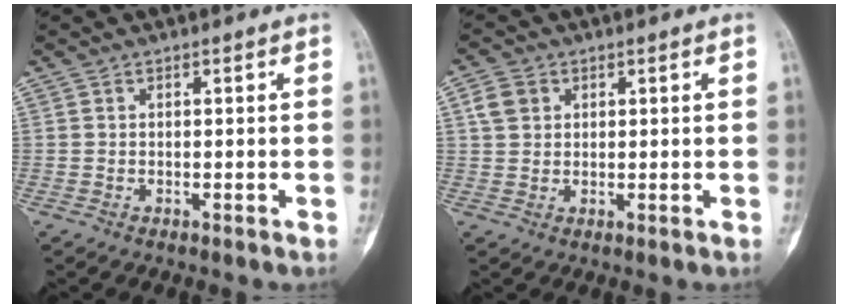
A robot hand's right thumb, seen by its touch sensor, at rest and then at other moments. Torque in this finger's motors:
{"motor_torque": [-0.75, 0.52, 0.22, -0.33, 0.07]}